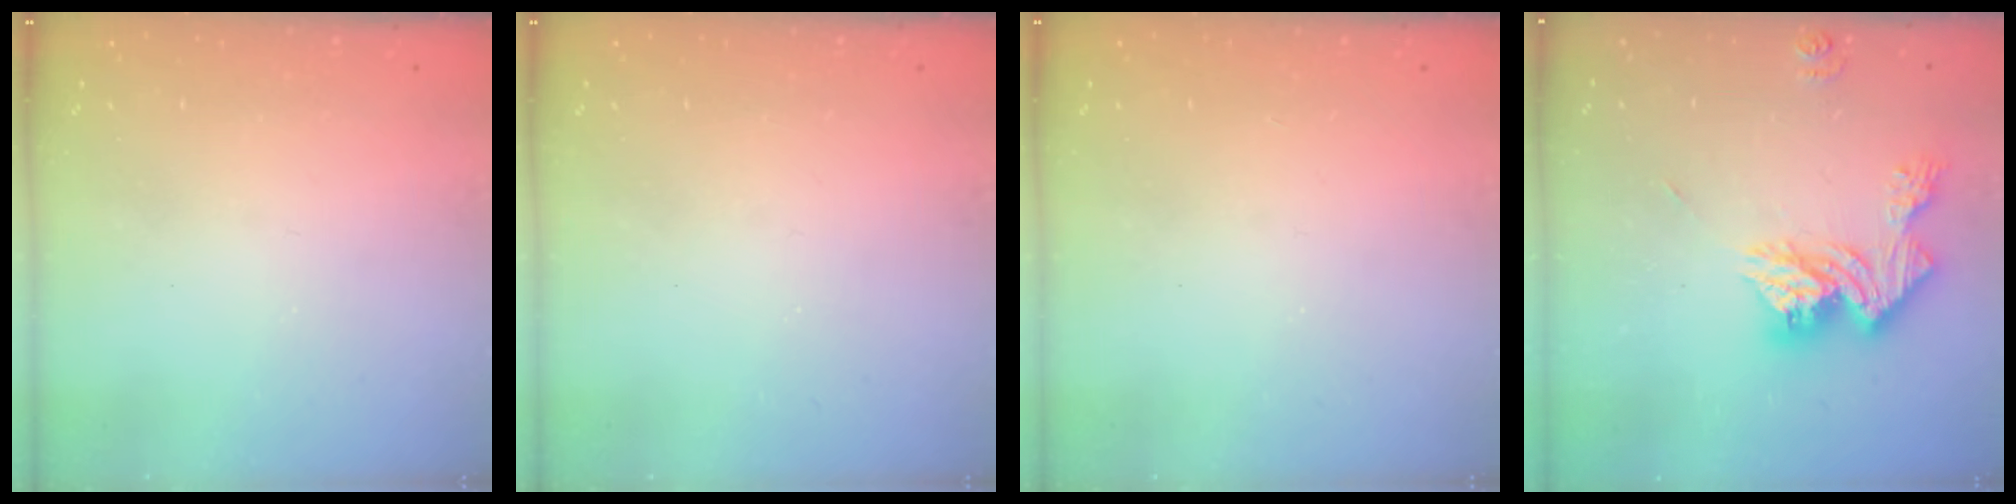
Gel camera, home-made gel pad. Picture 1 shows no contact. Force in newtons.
{"total": 0.0}
{"total": 1.1, "press": 1.1, "slide": 0.1}
{"total": 14.7, "press": 14.7, "slide": 1.2}